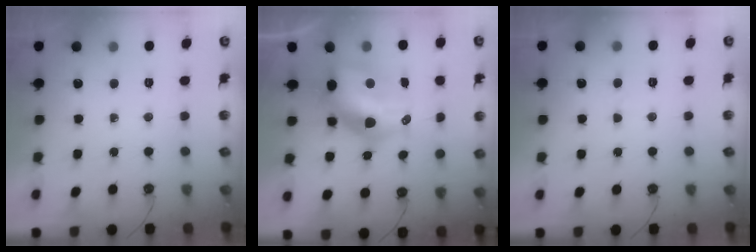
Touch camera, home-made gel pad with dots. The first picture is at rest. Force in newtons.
{"total": 16.5, "press": 16.4, "slide": 1.5}
{"total": 1.6, "press": 1.6, "slide": 0.2}